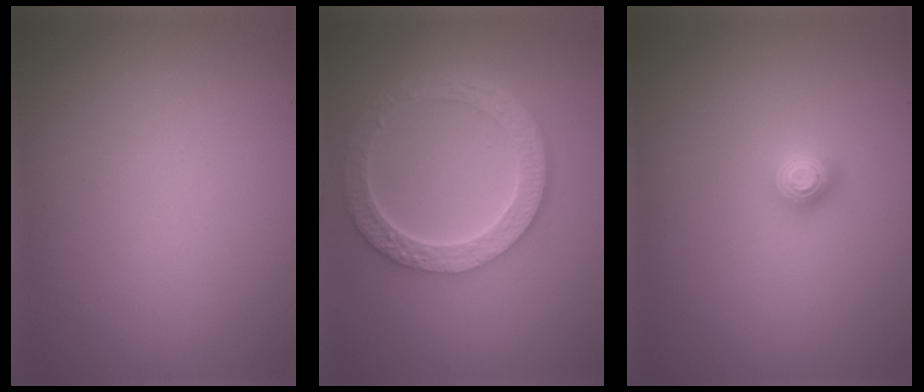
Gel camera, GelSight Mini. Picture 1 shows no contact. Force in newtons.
{"total": 6.1, "press": 4.6, "slide": 4.1}
{"total": 1.2, "press": 1.1, "slide": 0.3}